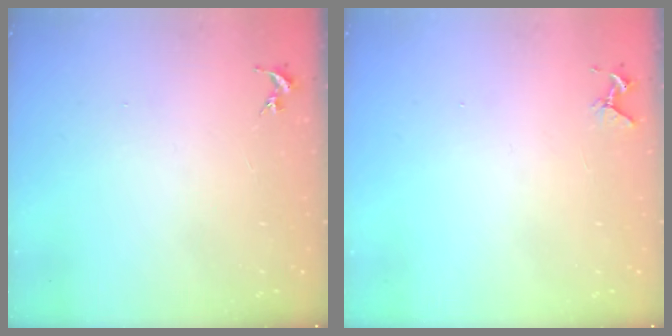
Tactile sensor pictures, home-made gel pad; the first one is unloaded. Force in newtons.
{"total": 4.2, "press": 4.2, "slide": 0.4}